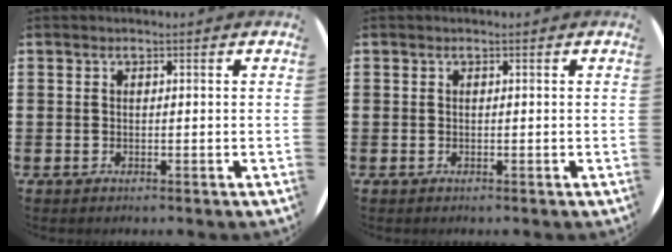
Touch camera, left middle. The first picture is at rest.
{"total": 0.0}